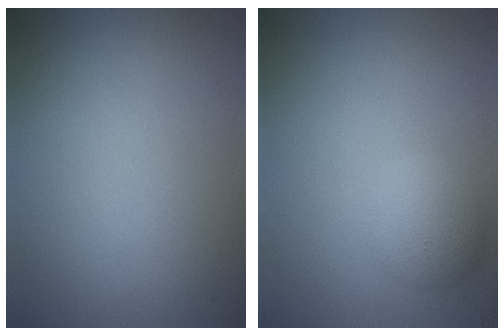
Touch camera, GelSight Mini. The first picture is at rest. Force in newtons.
{"total": 2.8, "press": 2.8, "slide": 0.1}